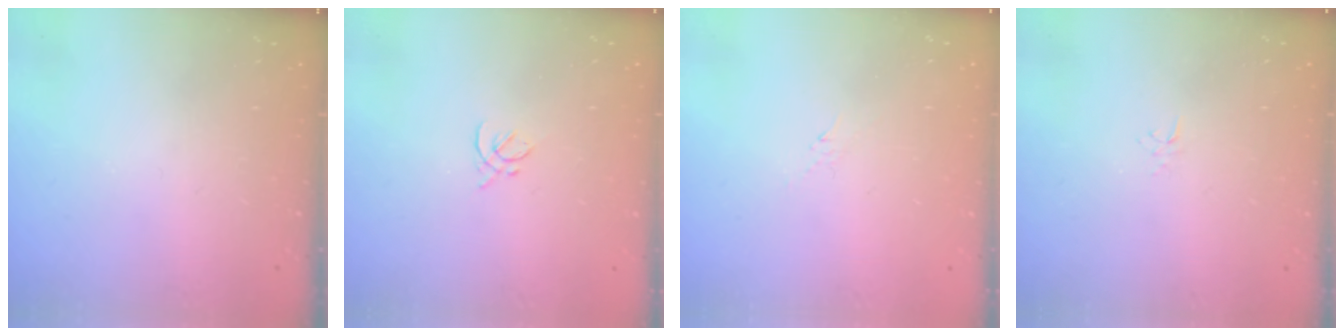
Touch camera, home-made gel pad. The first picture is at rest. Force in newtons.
{"total": 2.0, "press": 1.9, "slide": 0.7}
{"total": 2.8, "press": 2.7, "slide": 0.6}
{"total": 2.6, "press": 2.6, "slide": 0.3}